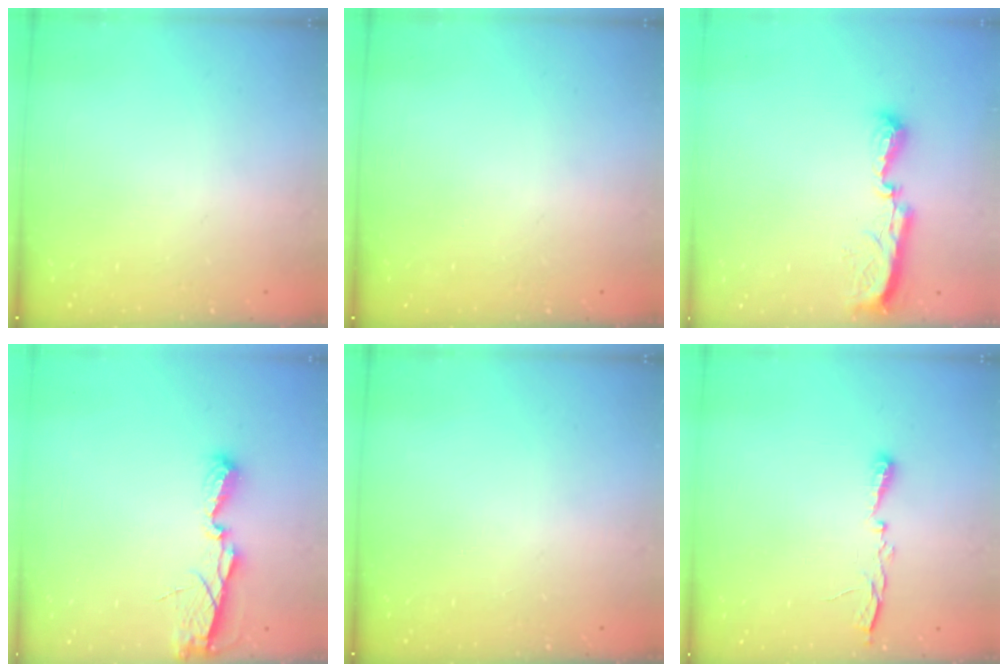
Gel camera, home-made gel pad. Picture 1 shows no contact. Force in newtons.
{"total": 0.0}
{"total": 8.3, "press": 8.3, "slide": 0.9}
{"total": 6.3, "press": 6.2, "slide": 0.4}
{"total": 0.0}
{"total": 5.2, "press": 5.1, "slide": 0.8}